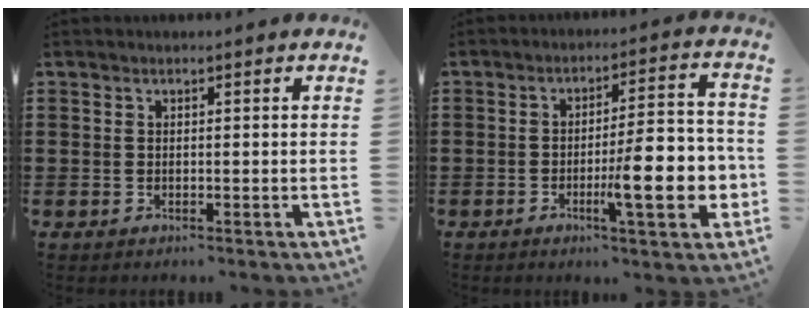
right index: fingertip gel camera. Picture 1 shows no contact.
{"total": 12.0, "force": [-3.4, 2.8, 11.2], "torque": [-0.160, -0.009, -0.057]}